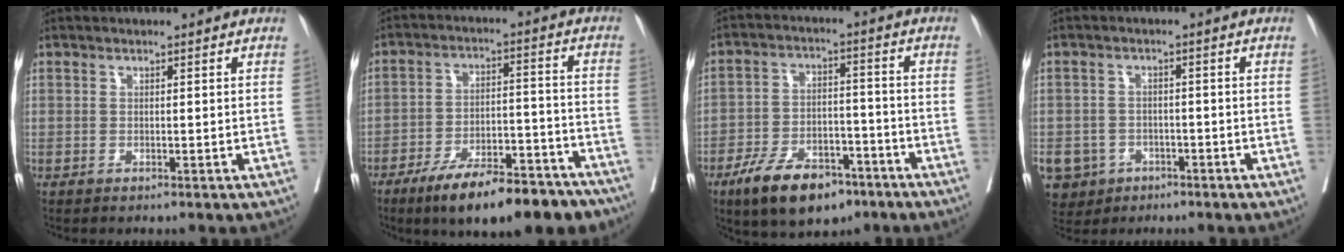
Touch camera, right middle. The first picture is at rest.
{"total": 17.1, "force": [-13.1, 4.8, 9.9], "torque": [-0.112, 0.025, -0.203]}
{"total": 11.9, "force": [-7.8, 5.4, 7.2], "torque": [-0.122, 0.002, -0.131]}
{"total": 6.5, "force": [-3.3, 5.4, 1.3], "torque": [-0.028, 0.007, -0.048]}